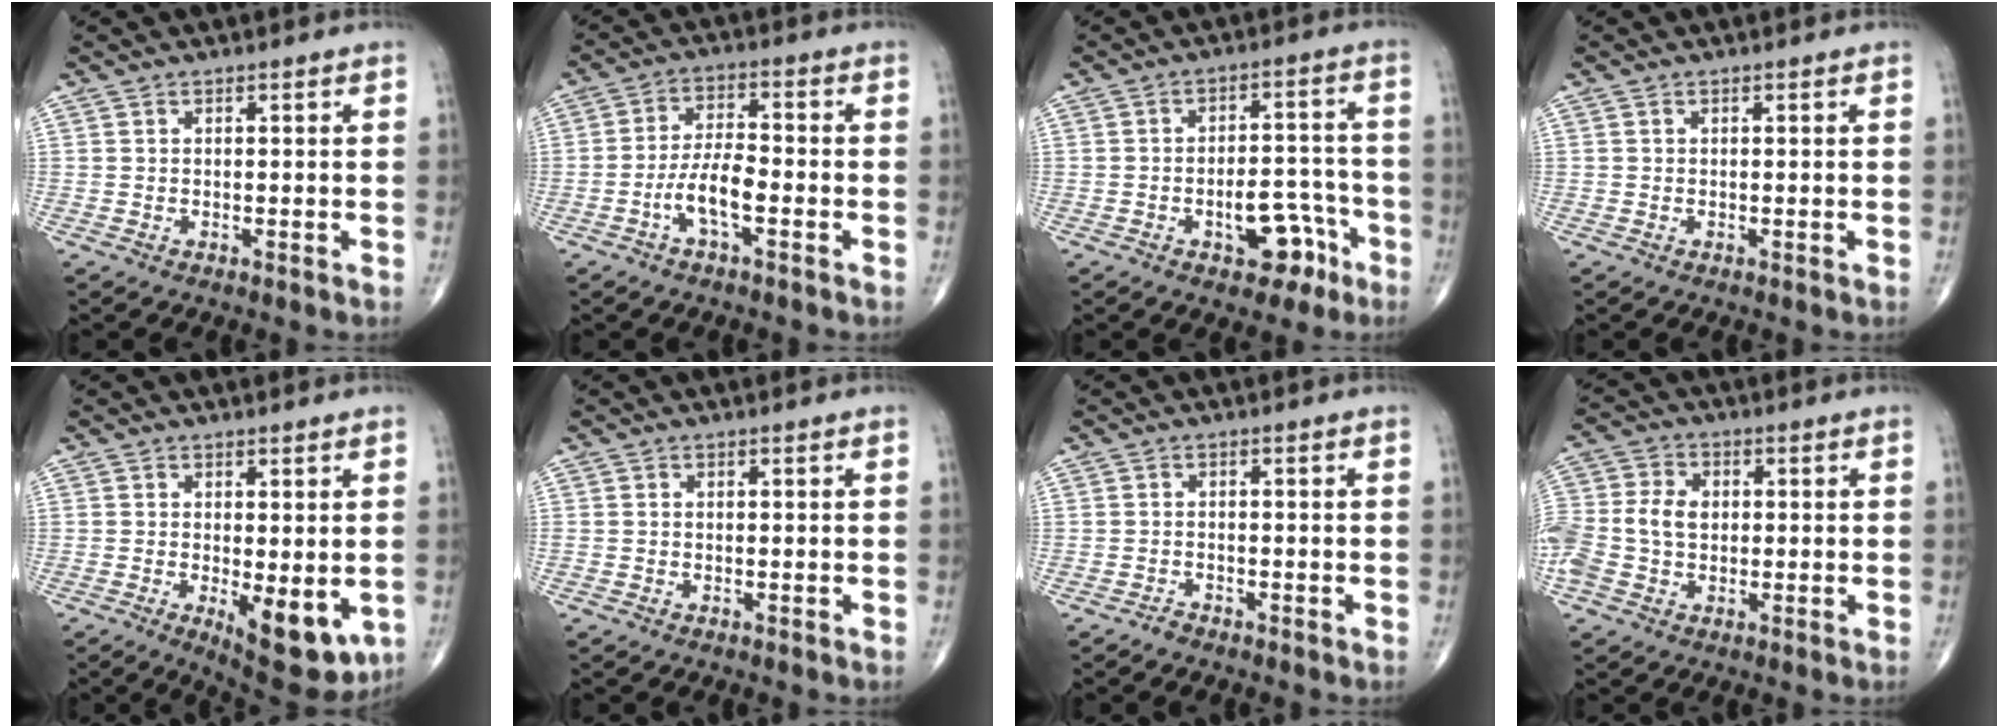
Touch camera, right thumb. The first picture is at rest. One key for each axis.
{"total": 6.9, "fx": -2.7, "fy": 2.3, "fz": 5.9, "tx": -0.115, "ty": 0.024, "tz": -0.053}
{"total": 9.2, "fx": -4.5, "fy": 5.0, "fz": 6.2, "tx": -0.059, "ty": 0.047, "tz": -0.058}
{"total": 0.0}
{"total": 10.2, "fx": -2.4, "fy": 4.1, "fz": 9.1, "tx": -0.111, "ty": -0.022, "tz": -0.022}
{"total": 0.0}
{"total": 1.0, "fx": -1.0, "fy": 0.4, "fz": 0.1, "tx": -0.006, "ty": 0.001, "tz": -0.020}
{"total": 11.2, "fx": -0.3, "fy": 8.4, "fz": 7.4, "tx": -0.173, "ty": 0.020, "tz": -0.006}